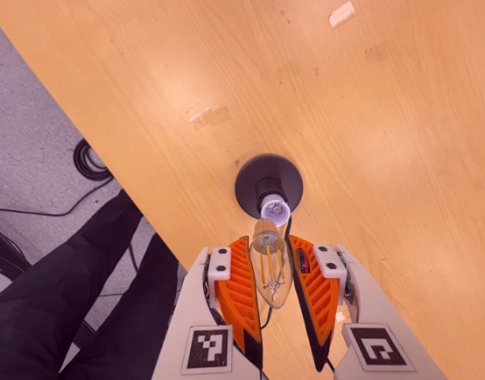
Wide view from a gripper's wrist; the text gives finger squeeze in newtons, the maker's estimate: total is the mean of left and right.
{"total": 10.0, "left": 9.8, "right": 10.3}